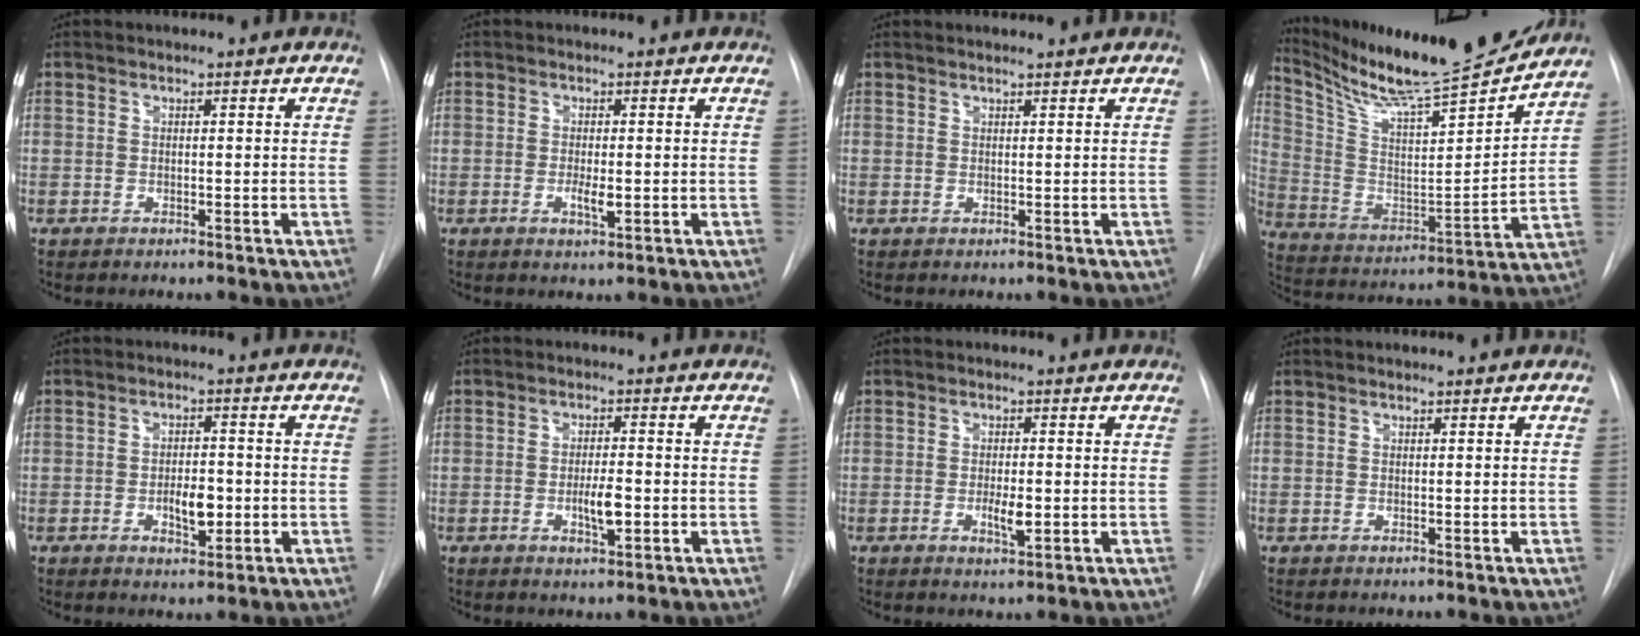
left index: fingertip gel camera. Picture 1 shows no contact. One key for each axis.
{"total": 2.3, "fx": -0.4, "fy": 0.6, "fz": 2.1, "tx": -0.041, "ty": -0.003, "tz": -0.006}
{"total": 2.5, "fx": 2.4, "fy": 0.0, "fz": 0.6, "tx": -0.009, "ty": 0.015, "tz": 0.033}
{"total": 20.6, "fx": 18.9, "fy": 0.7, "fz": 8.2, "tx": -0.160, "ty": -0.045, "tz": 0.307}
{"total": 4.7, "fx": -1.1, "fy": 2.1, "fz": 4.1, "tx": -0.063, "ty": 0.000, "tz": -0.013}
{"total": 4.0, "fx": -1.0, "fy": 1.0, "fz": 3.8, "tx": -0.066, "ty": -0.001, "tz": -0.013}
{"total": 3.1, "fx": -0.6, "fy": 0.9, "fz": 2.9, "tx": -0.051, "ty": -0.003, "tz": -0.007}
{"total": 0.7, "fx": 0.7, "fy": 0.0, "fz": 0.1, "tx": -0.003, "ty": 0.008, "tz": 0.012}